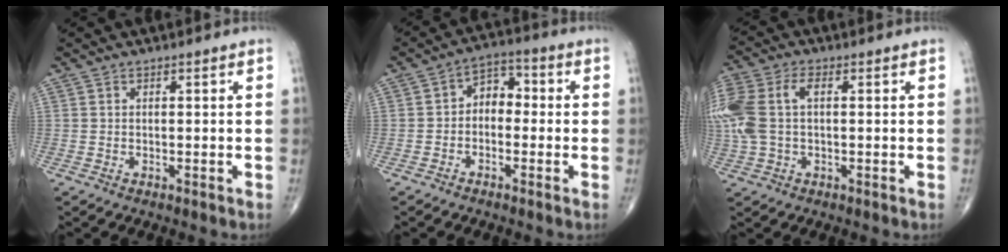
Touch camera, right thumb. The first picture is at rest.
{"total": 5.6, "force": [-0.7, 4.0, 3.8], "torque": [-0.032, 0.027, -0.030]}
{"total": 12.9, "force": [1.2, 7.8, 10.2], "torque": [-0.275, 0.027, 0.026]}